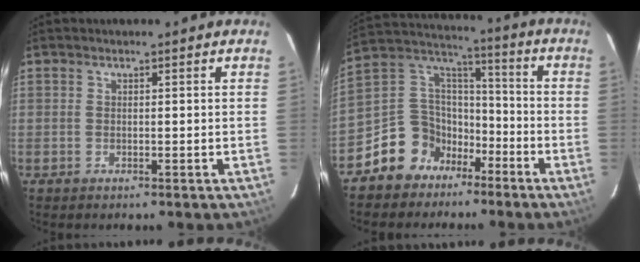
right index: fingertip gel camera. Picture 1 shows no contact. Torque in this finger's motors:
{"motor_torque": [1.12, -1.02, 0.10, 0.00]}